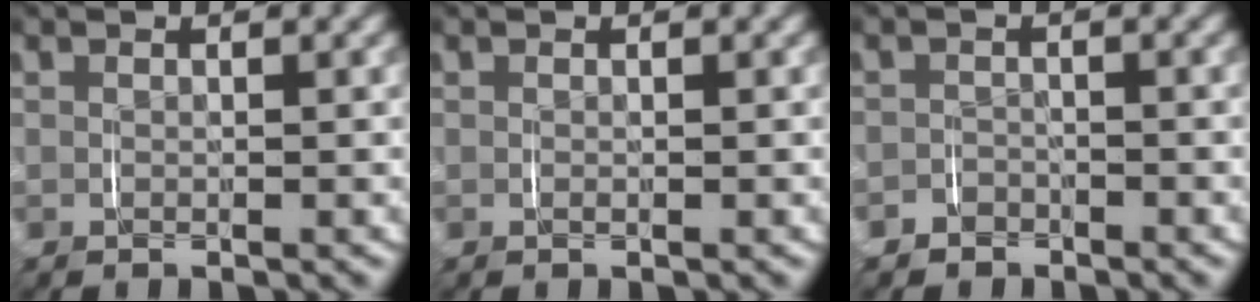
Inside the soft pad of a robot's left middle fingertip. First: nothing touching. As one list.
[{"total": 0.0}, {"total": 2.5, "force": [-1.9, 1.6, -0.2], "torque": [-0.002, -0.010, -0.035]}]